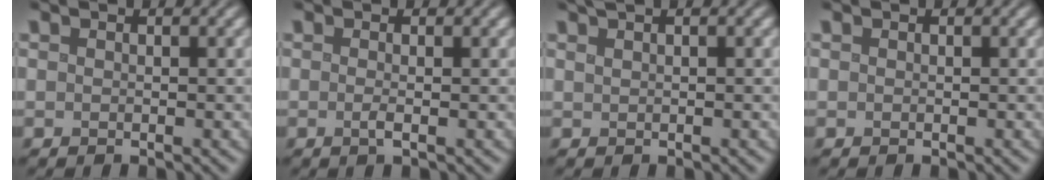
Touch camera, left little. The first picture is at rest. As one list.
[{"total": 1.3, "force": [-0.2, 0.3, 1.2], "torque": [-0.020, -0.003, -0.006]}, {"total": 2.0, "force": [1.4, 0.6, 1.3], "torque": [-0.022, 0.002, 0.020]}, {"total": 0.0}]